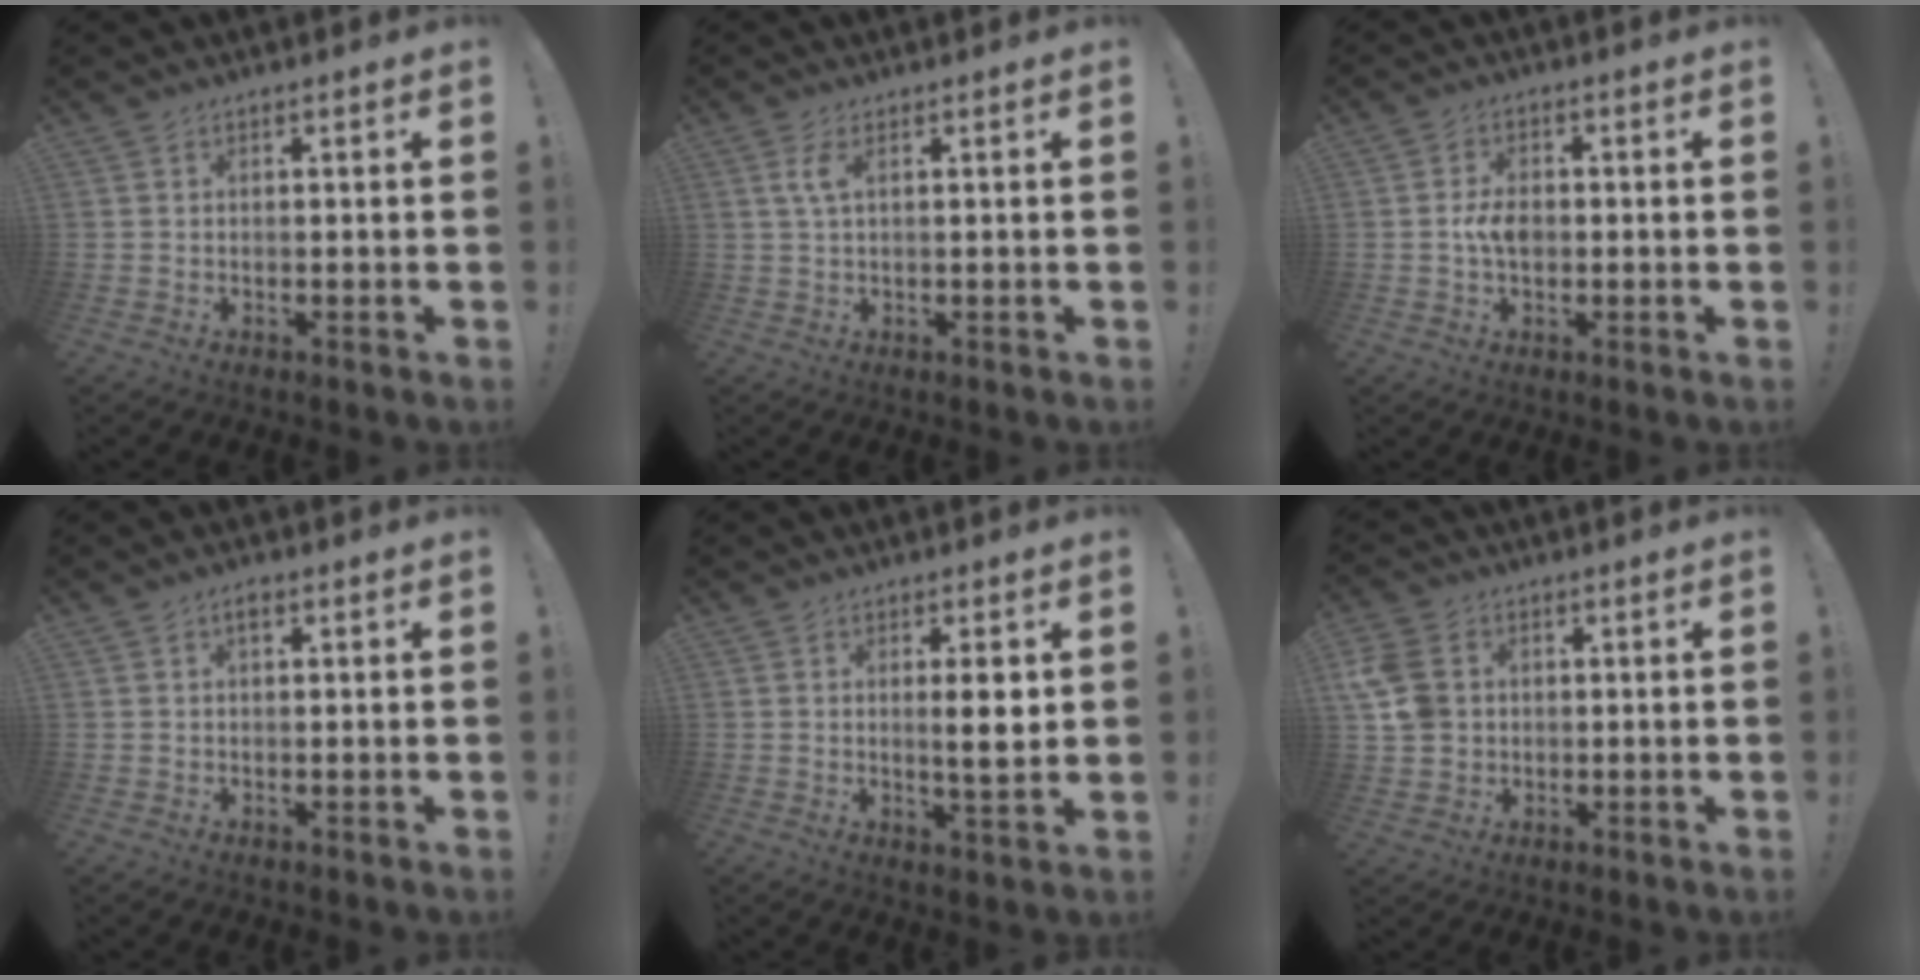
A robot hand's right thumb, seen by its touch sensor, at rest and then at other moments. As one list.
[{"total": 3.5, "force": [1.2, 0.9, 3.1], "torque": [-0.058, -0.001, 0.020]}, {"total": 5.5, "force": [-0.9, 3.3, 4.3], "torque": [-0.077, 0.005, -0.019]}, {"total": 1.5, "force": [0.7, 0.7, 1.2], "torque": [-0.019, 0.002, 0.010]}, {"total": 5.7, "force": [0.8, 0.6, 5.6], "torque": [-0.086, -0.011, 0.008]}, {"total": 10.6, "force": [1.9, 8.7, 5.7], "torque": [-0.128, 0.003, 0.041]}]